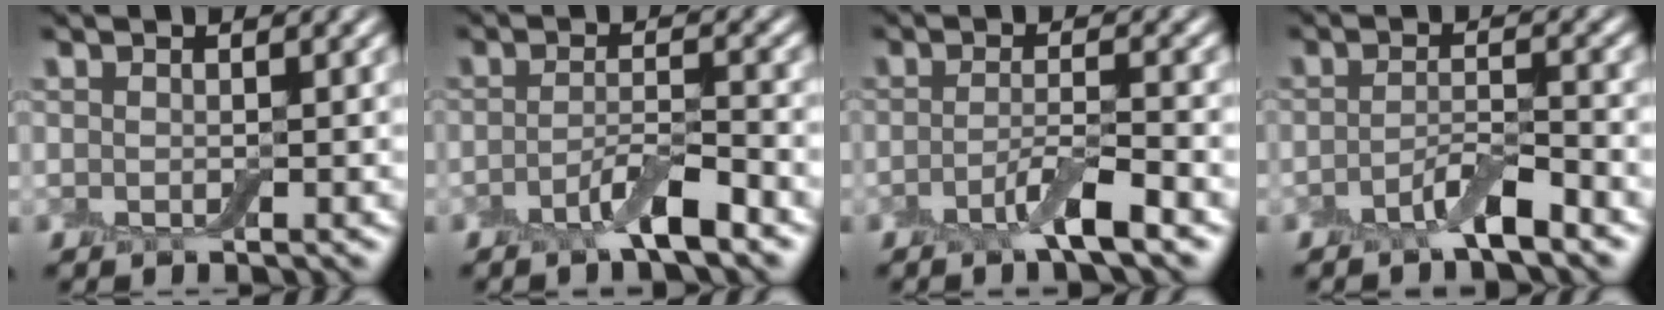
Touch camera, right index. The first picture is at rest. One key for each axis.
{"total": 3.4, "fx": -2.2, "fy": 0.6, "fz": 2.5, "tx": -0.045, "ty": 0.005, "tz": -0.048}
{"total": 3.2, "fx": -1.8, "fy": 0.4, "fz": 2.6, "tx": -0.046, "ty": 0.004, "tz": -0.045}
{"total": 3.0, "fx": -2.0, "fy": 0.6, "fz": 2.2, "tx": -0.039, "ty": 0.006, "tz": -0.044}